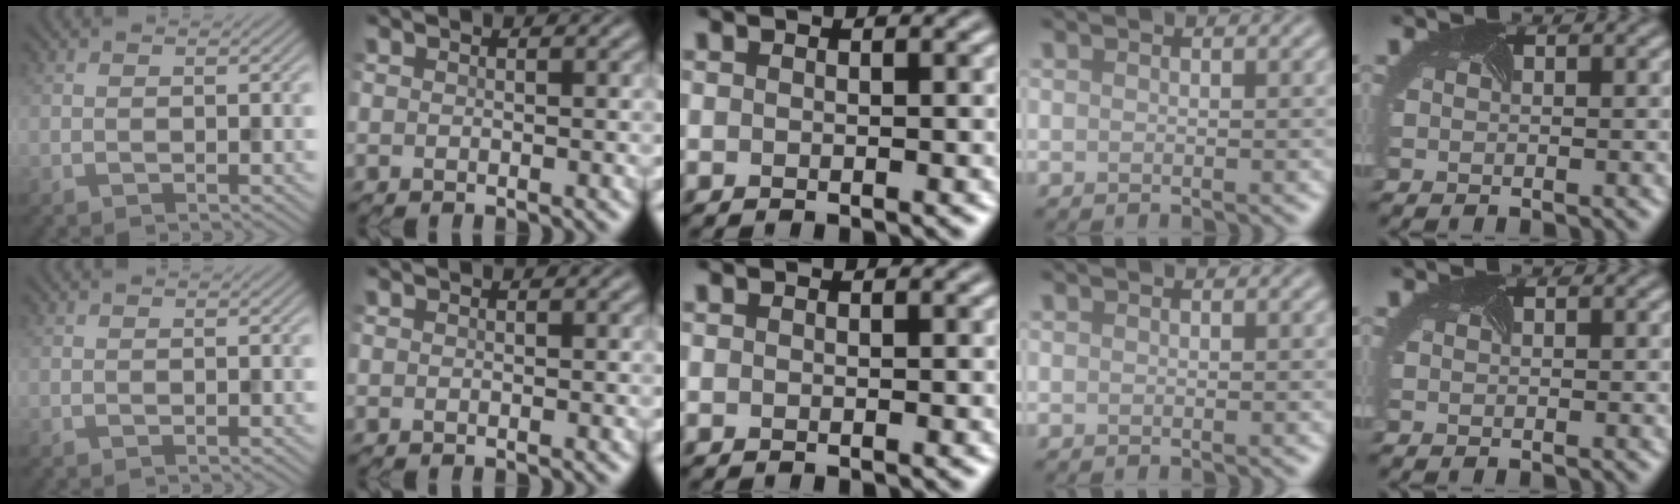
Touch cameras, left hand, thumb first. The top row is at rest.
{}